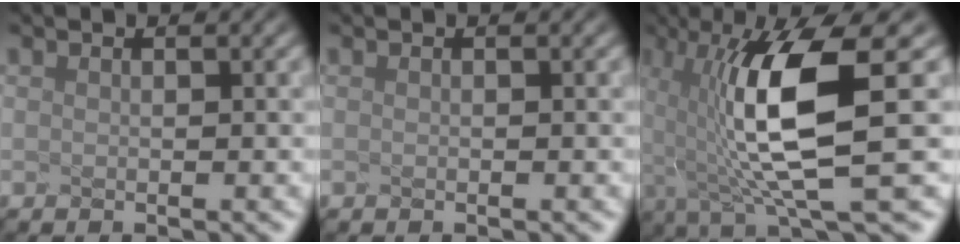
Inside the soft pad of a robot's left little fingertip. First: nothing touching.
{"total": 0.0}
{"total": 8.5, "force": [-1.5, 1.5, 8.3], "torque": [-0.176, -0.012, 0.013]}